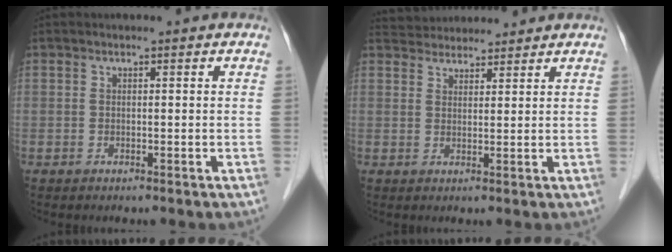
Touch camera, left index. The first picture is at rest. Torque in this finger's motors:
{"motor_torque": [-0.66, -0.85, 0.10, 0.02]}